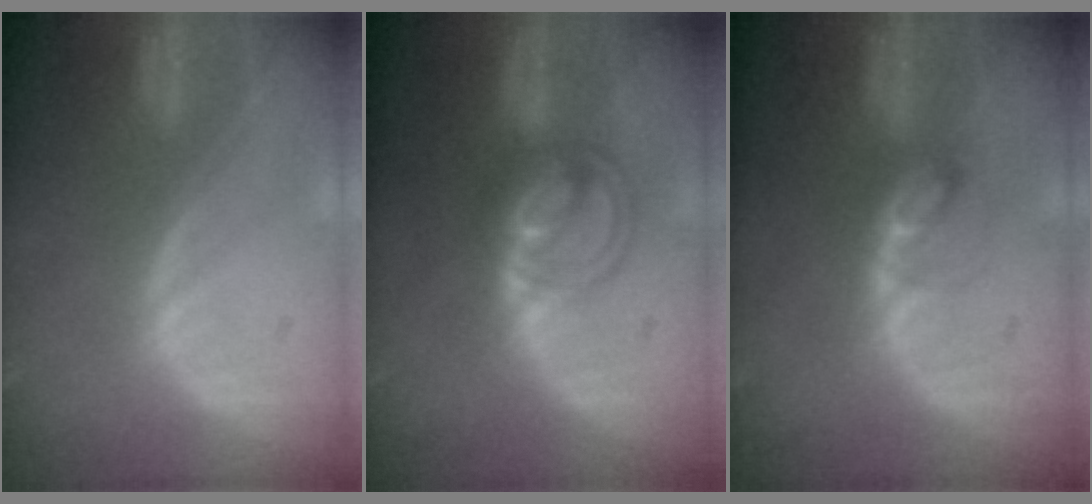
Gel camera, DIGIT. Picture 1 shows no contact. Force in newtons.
{"total": 5.8, "press": 5.6, "slide": 1.6}
{"total": 3.7, "press": 3.7, "slide": 0.3}